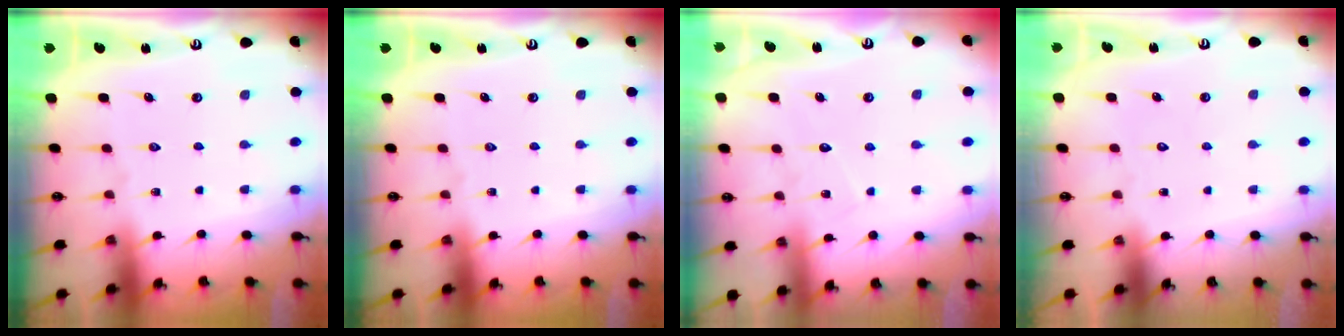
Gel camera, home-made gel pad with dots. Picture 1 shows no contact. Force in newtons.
{"total": 0.0}
{"total": 4.7, "press": 4.7, "slide": 0.3}
{"total": 1.6, "press": 1.6, "slide": 0.0}